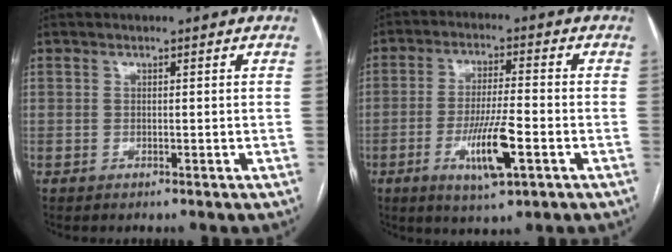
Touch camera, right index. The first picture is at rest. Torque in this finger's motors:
{"motor_torque": [1.85, -0.29, 0.92, 0.21]}